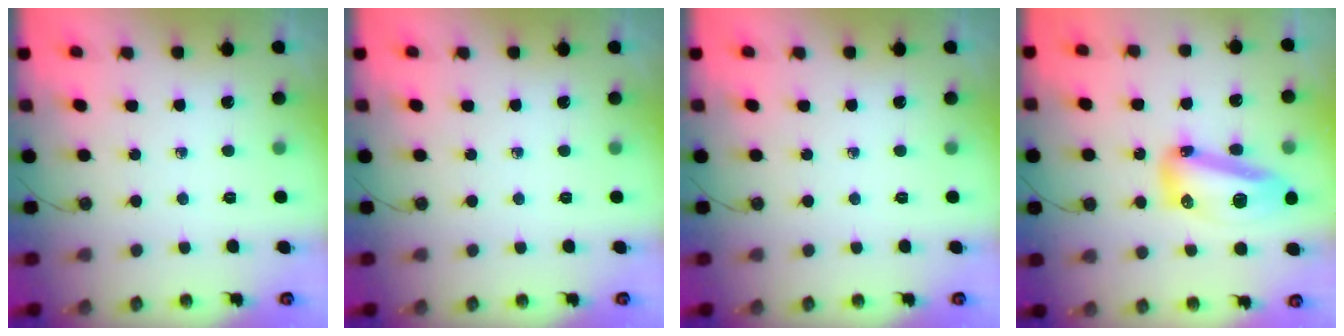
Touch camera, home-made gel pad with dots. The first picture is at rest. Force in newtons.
{"total": 0.0}
{"total": 0.0}
{"total": 15.5, "press": 15.1, "slide": 3.1}